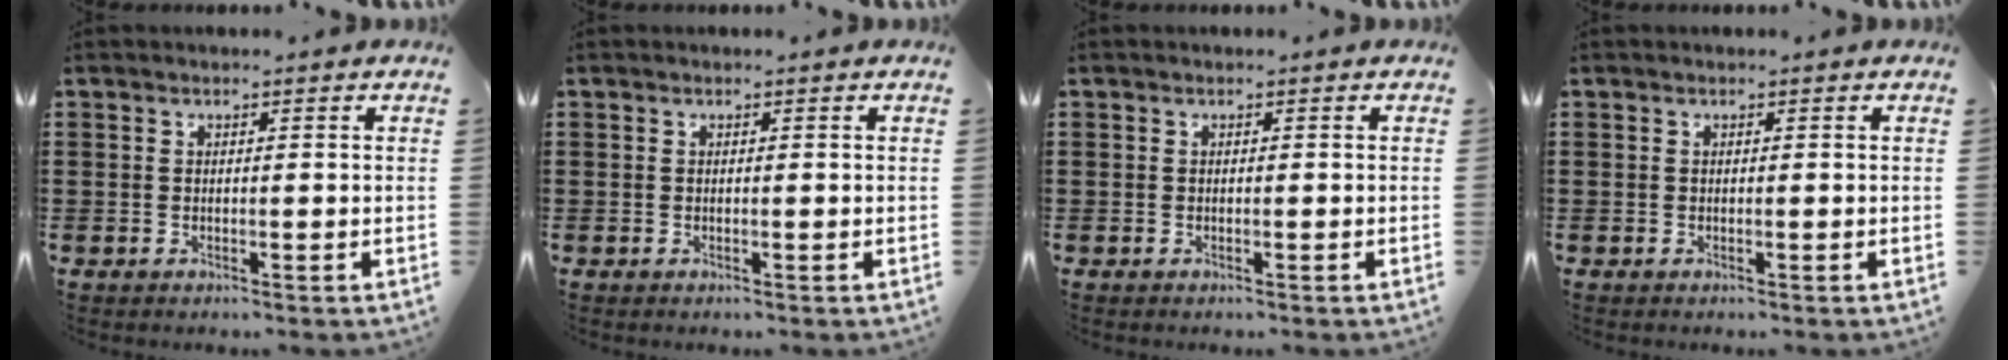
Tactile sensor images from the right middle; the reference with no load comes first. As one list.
[{"total": 0.0}, {"total": 0.0}, {"total": 0.0}]